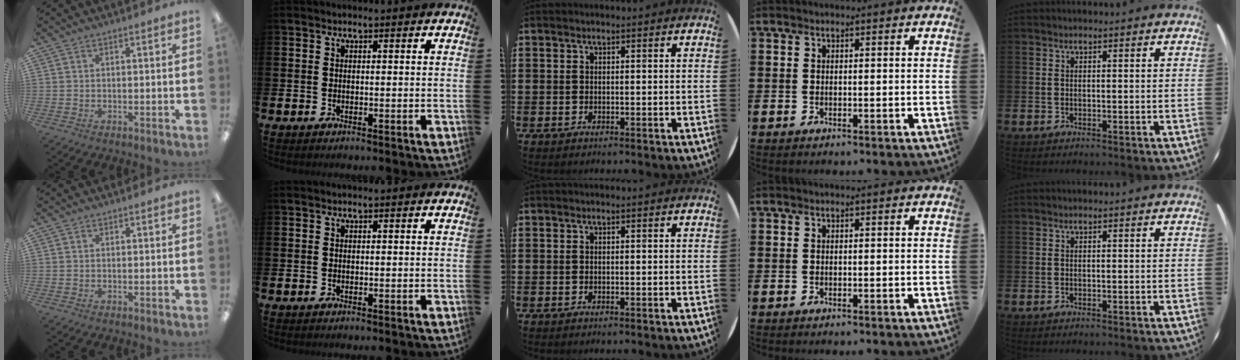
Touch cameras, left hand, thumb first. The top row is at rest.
{}